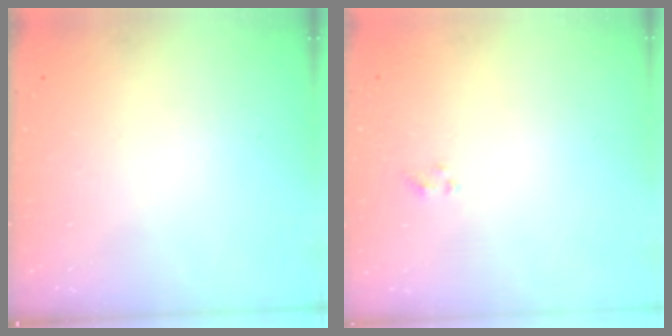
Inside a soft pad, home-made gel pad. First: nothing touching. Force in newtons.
{"total": 1.2, "press": 1.0, "slide": 0.6}